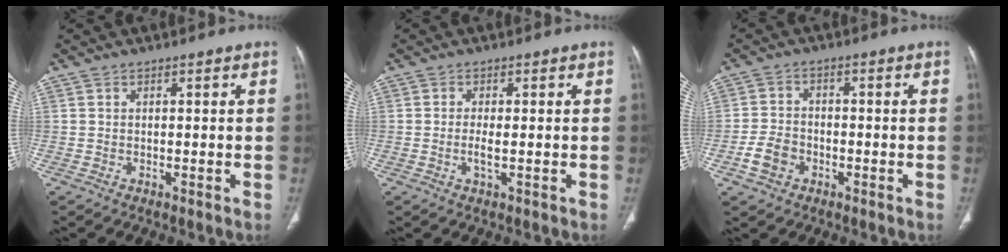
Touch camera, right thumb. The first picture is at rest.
{"total": 2.3, "force": [-0.3, 0.6, 2.2], "torque": [-0.050, -0.004, -0.007]}
{"total": 5.3, "force": [-2.3, 4.0, 2.7], "torque": [-0.046, 0.019, -0.041]}